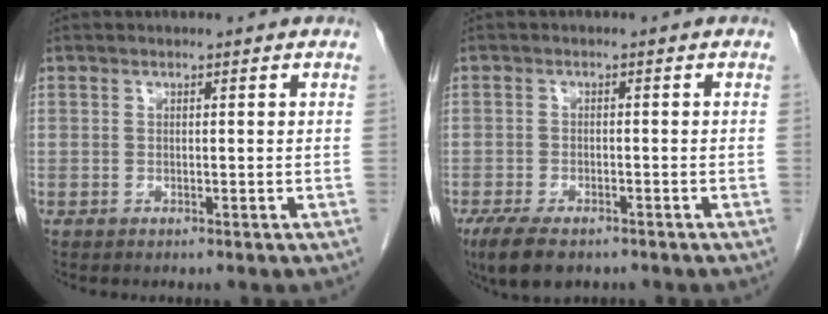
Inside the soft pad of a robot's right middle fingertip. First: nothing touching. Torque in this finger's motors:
{"motor_torque": [0.90, -0.49, 0.07, 0.06]}